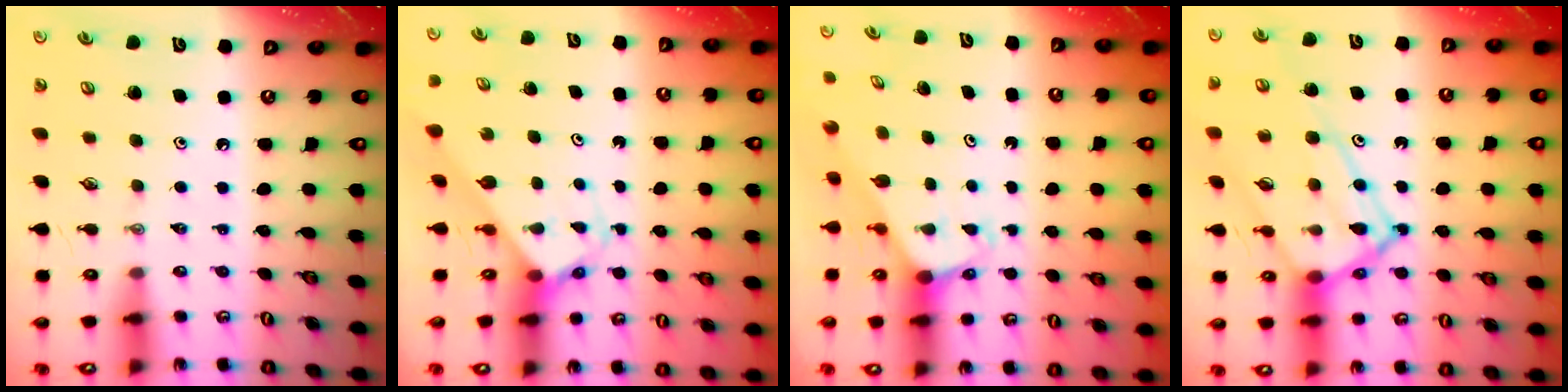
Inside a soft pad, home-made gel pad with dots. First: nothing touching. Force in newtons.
{"total": 2.8, "press": 2.8, "slide": 0.1}
{"total": 1.9, "press": 1.9, "slide": 0.1}
{"total": 17.2, "press": 17.0, "slide": 2.5}